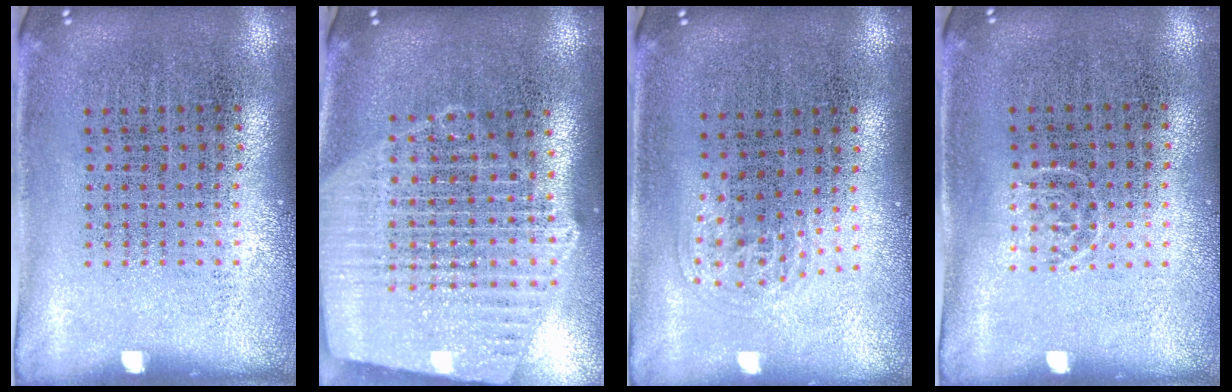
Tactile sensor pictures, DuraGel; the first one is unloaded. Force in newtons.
{"total": 2.4, "press": 2.1, "slide": 1.2}
{"total": 1.0, "press": 0.6, "slide": 0.8}
{"total": 0.7, "press": 0.5, "slide": 0.5}